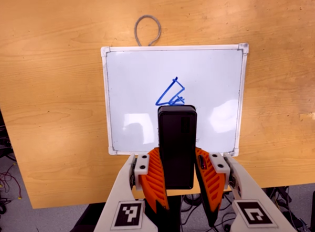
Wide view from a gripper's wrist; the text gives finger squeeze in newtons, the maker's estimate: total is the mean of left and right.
{"total": 8.0, "left": 5.9, "right": 10.1}